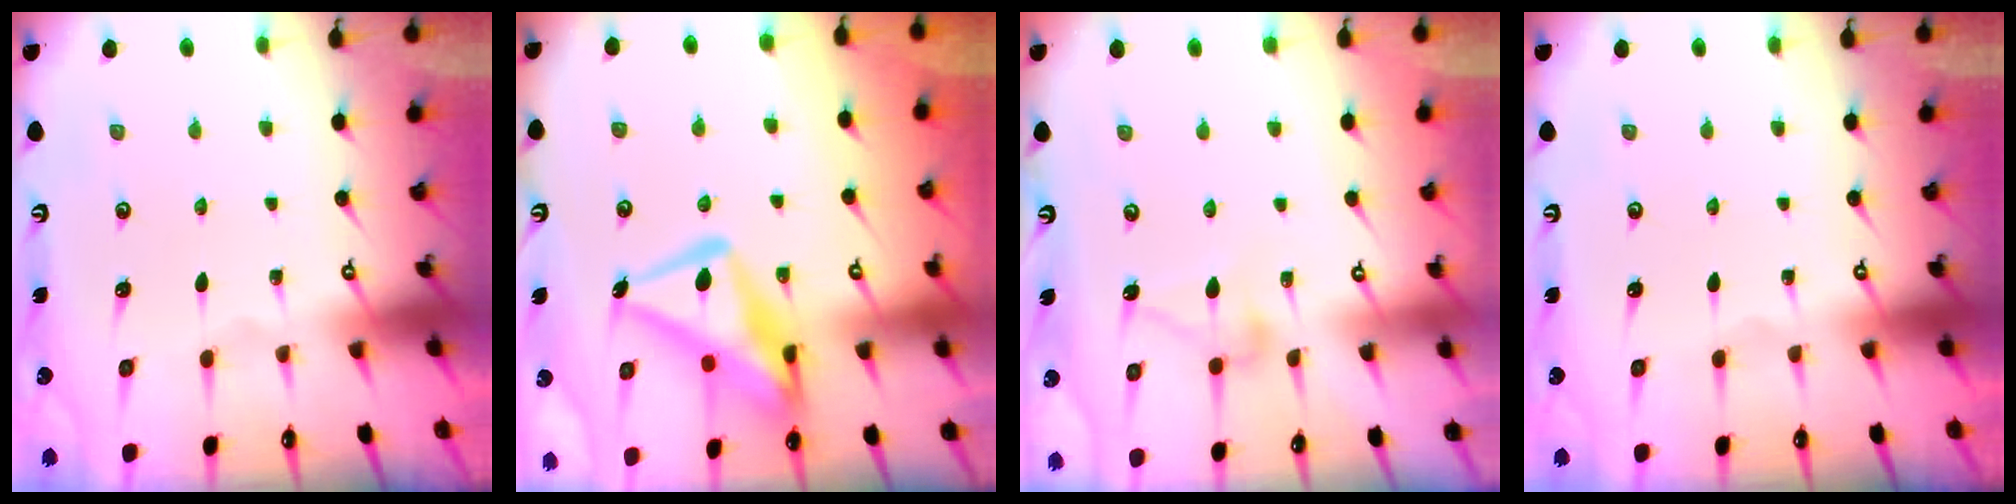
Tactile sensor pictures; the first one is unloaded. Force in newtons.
{"total": 16.1, "press": 16.1, "slide": 1.5}
{"total": 8.3, "press": 8.3, "slide": 0.5}
{"total": 0.0}